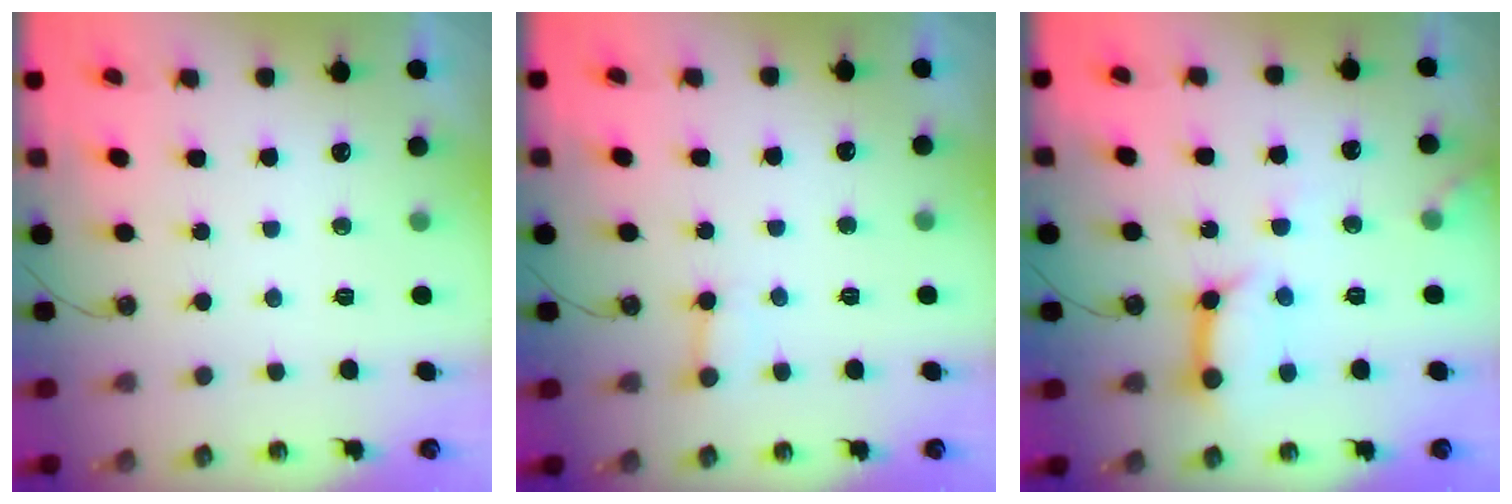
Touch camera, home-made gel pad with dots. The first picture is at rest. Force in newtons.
{"total": 3.8, "press": 3.8, "slide": 0.3}
{"total": 11.8, "press": 11.7, "slide": 1.3}